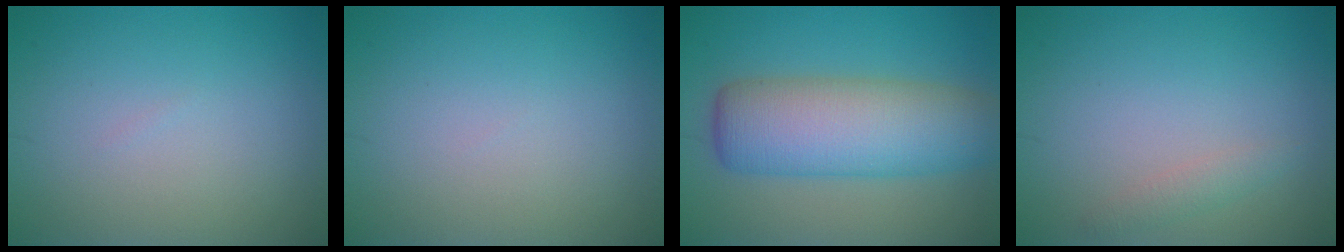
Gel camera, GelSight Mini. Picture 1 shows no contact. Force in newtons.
{"total": 0.0}
{"total": 8.7, "press": 8.7, "slide": 0.3}
{"total": 1.1, "press": 1.1, "slide": 0.1}